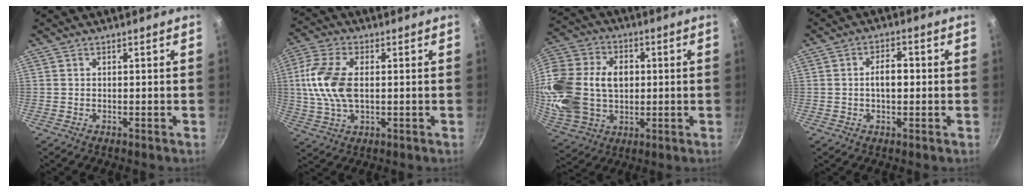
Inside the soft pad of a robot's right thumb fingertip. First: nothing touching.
{"total": 11.9, "force": [0.7, 6.7, 9.8], "torque": [-0.198, 0.011, 0.007]}
{"total": 23.4, "force": [1.3, 17.4, 15.6], "torque": [-0.319, 0.027, 0.030]}
{"total": 4.7, "force": [-0.1, 2.7, 3.9], "torque": [-0.047, 0.016, -0.005]}